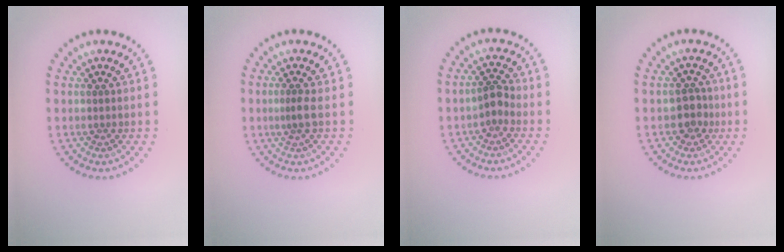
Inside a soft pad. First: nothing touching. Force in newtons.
{"total": 1.1, "press": 0.7, "slide": 0.9}
{"total": 1.6, "press": 1.3, "slide": 1.0}
{"total": 2.0, "press": 1.7, "slide": 0.9}